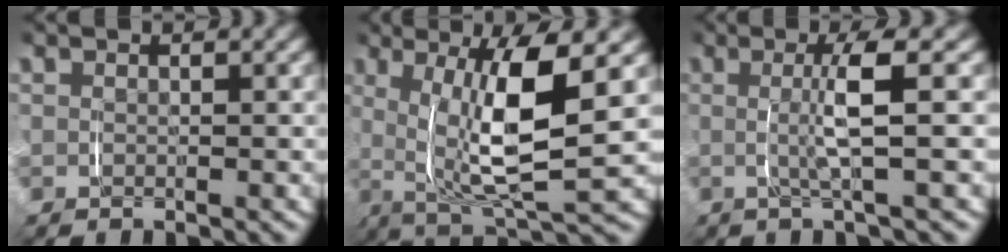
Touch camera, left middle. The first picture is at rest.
{"total": 8.9, "force": [1.2, 3.1, 8.3], "torque": [-0.142, -0.001, 0.017]}
{"total": 3.2, "force": [0.3, -0.6, 3.1], "torque": [-0.056, 0.000, 0.004]}